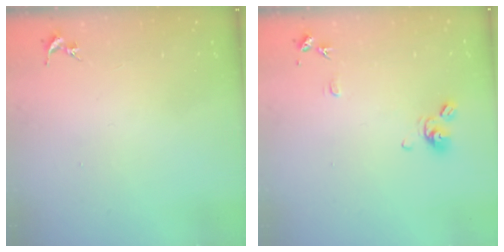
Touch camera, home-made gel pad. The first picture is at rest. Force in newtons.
{"total": 9.4, "press": 9.4, "slide": 0.9}